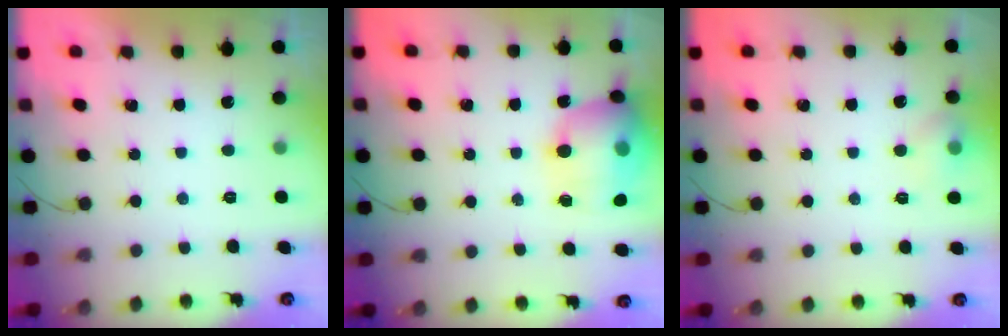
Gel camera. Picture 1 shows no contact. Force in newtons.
{"total": 18.3, "press": 18.0, "slide": 3.4}
{"total": 6.3, "press": 6.2, "slide": 1.1}